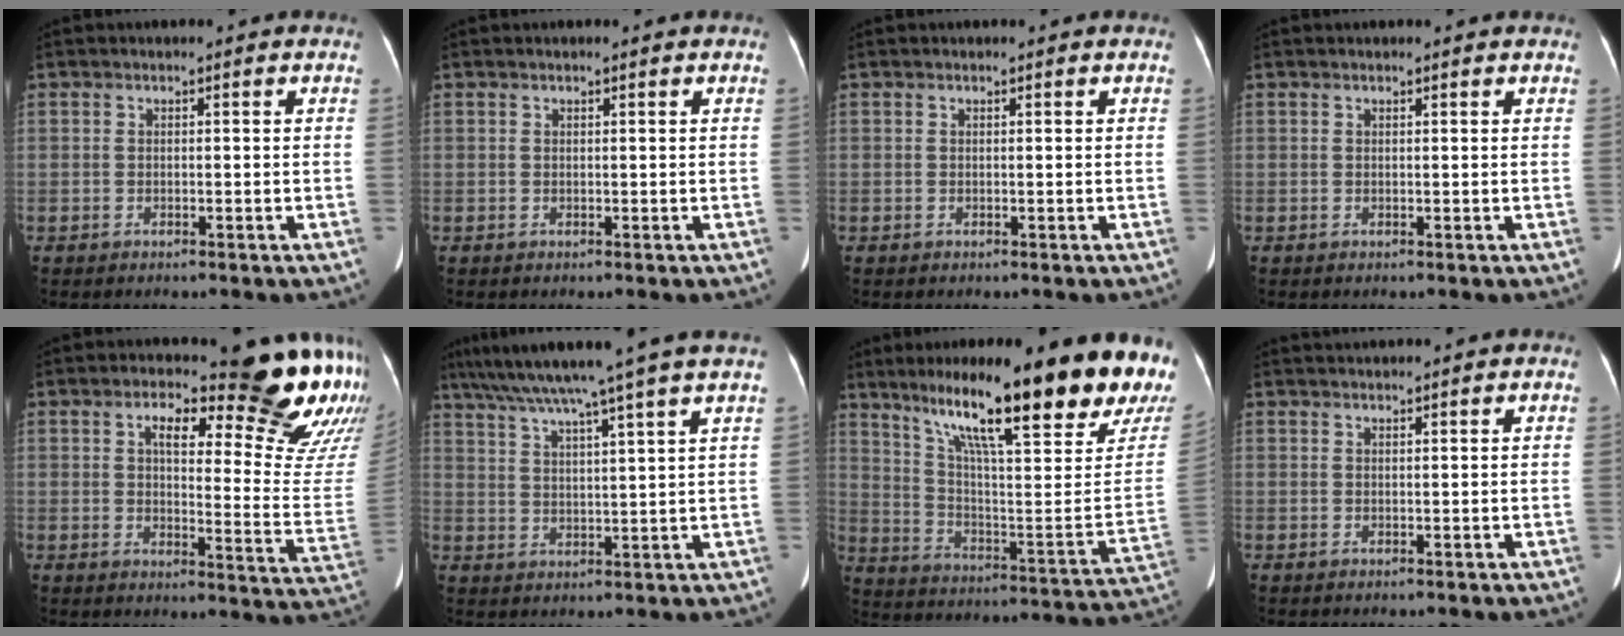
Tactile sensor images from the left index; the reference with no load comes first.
{"total": 0.6, "force": [0.5, 0.0, 0.4], "torque": [-0.008, 0.004, 0.009]}
{"total": 0.0}
{"total": 1.3, "force": [1.3, -0.1, 0.4], "torque": [-0.011, 0.009, 0.017]}
{"total": 20.8, "force": [15.9, 3.3, 13.1], "torque": [-0.164, -0.070, 0.179]}
{"total": 15.6, "force": [12.9, -2.4, 8.4], "torque": [-0.144, 0.007, 0.190]}
{"total": 28.3, "force": [20.9, 2.3, 18.9], "torque": [-0.281, -0.047, 0.296]}
{"total": 3.8, "force": [3.6, -0.4, 1.1], "torque": [-0.013, 0.031, 0.054]}